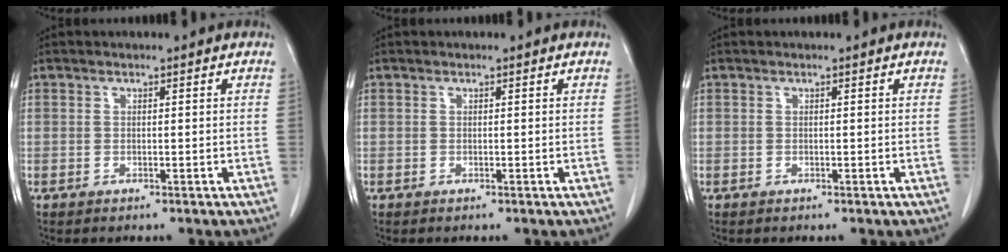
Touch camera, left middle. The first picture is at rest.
{"total": 0.0}
{"total": 0.0}